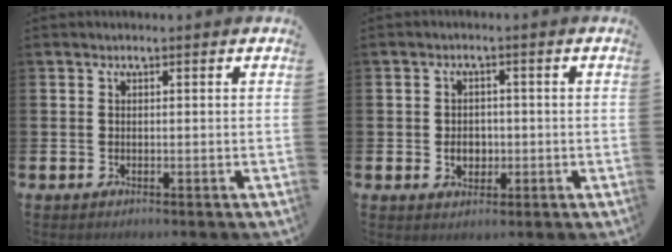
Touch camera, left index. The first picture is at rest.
{"total": 2.8, "force": [-0.5, 2.2, 1.7], "torque": [-0.020, -0.001, -0.015]}